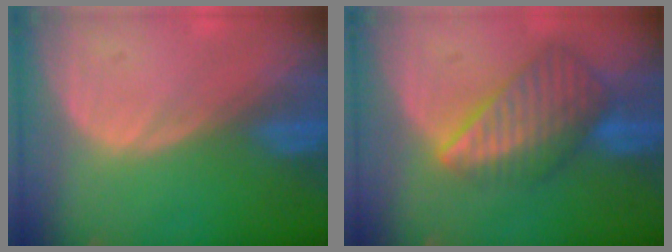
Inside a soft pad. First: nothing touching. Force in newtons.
{"total": 8.6, "press": 7.5, "slide": 4.1}